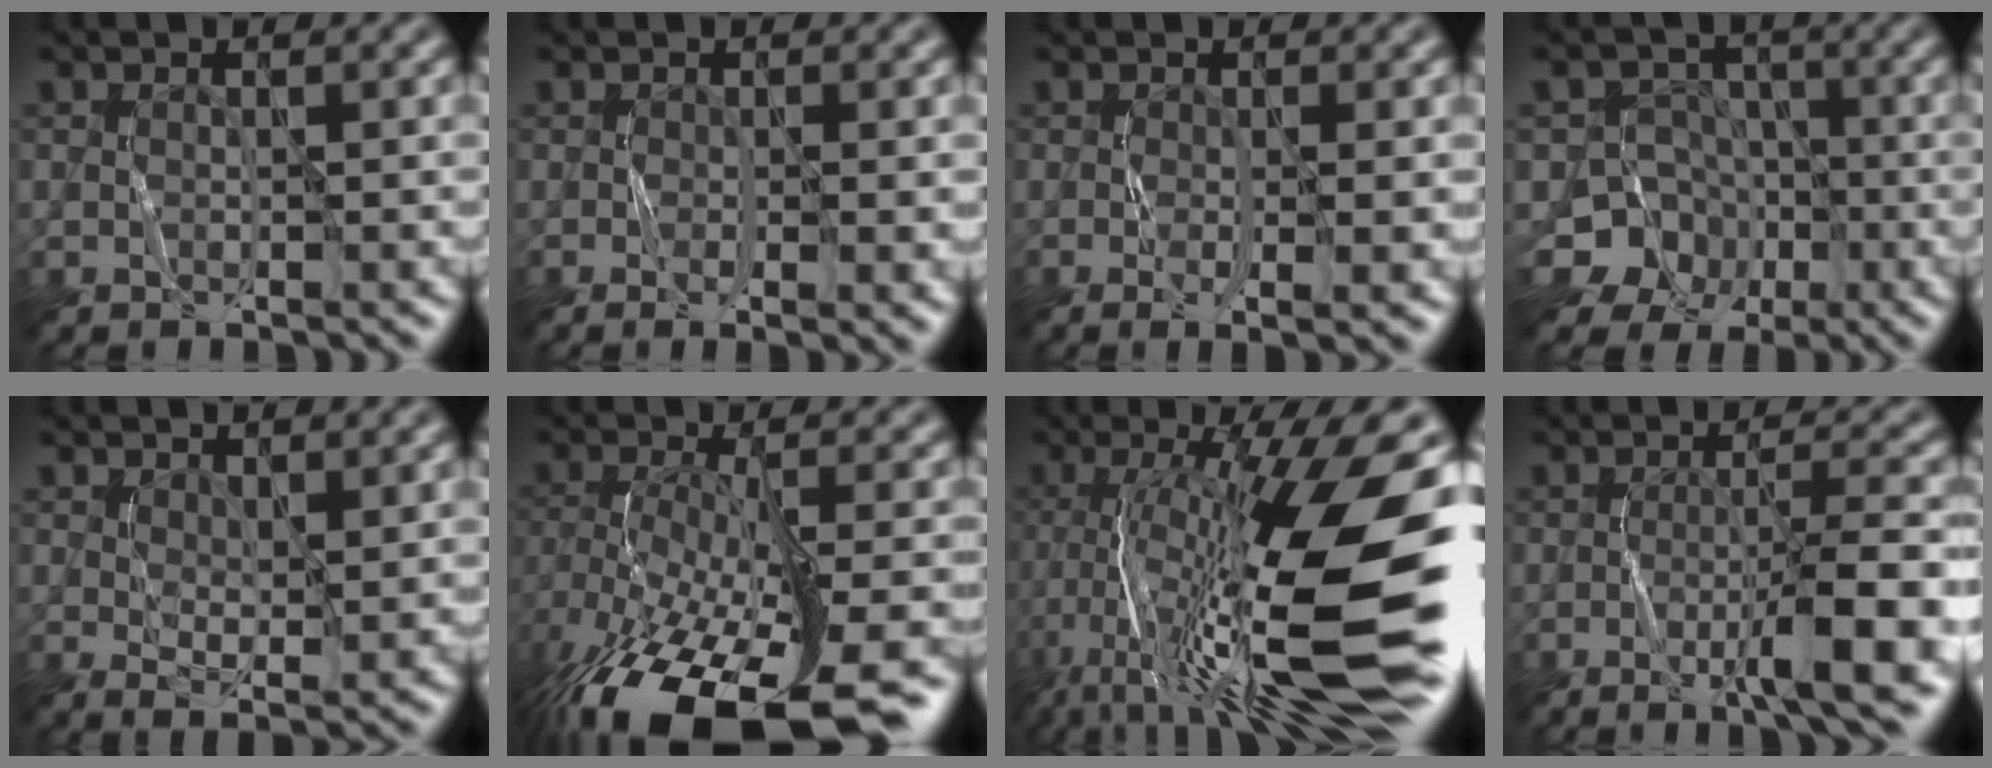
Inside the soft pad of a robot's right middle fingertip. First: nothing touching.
{"total": 2.1, "force": [-0.4, 0.3, 2.0], "torque": [-0.036, -0.008, -0.001]}
{"total": 2.7, "force": [-0.6, 0.4, 2.6], "torque": [-0.047, -0.009, -0.003]}
{"total": 7.8, "force": [-3.5, 6.9, 1.2], "torque": [-0.006, -0.005, -0.074]}
{"total": 2.5, "force": [0.9, 0.9, 2.2], "torque": [-0.044, -0.012, 0.025]}
{"total": 13.6, "force": [-9.1, 3.8, 9.4], "torque": [-0.200, -0.029, -0.135]}
{"total": 17.6, "force": [-2.9, 4.0, 16.9], "torque": [-0.292, 0.008, -0.046]}
{"total": 6.9, "force": [-2.0, 1.1, 6.5], "torque": [-0.101, -0.001, -0.028]}